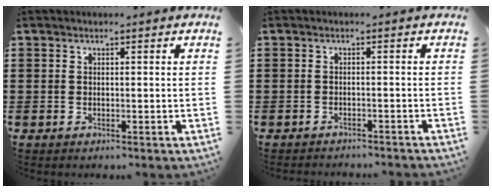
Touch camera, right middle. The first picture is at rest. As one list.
[{"total": 1.2, "force": [-1.2, 0.0, 0.0], "torque": [-0.003, 0.002, -0.026]}]